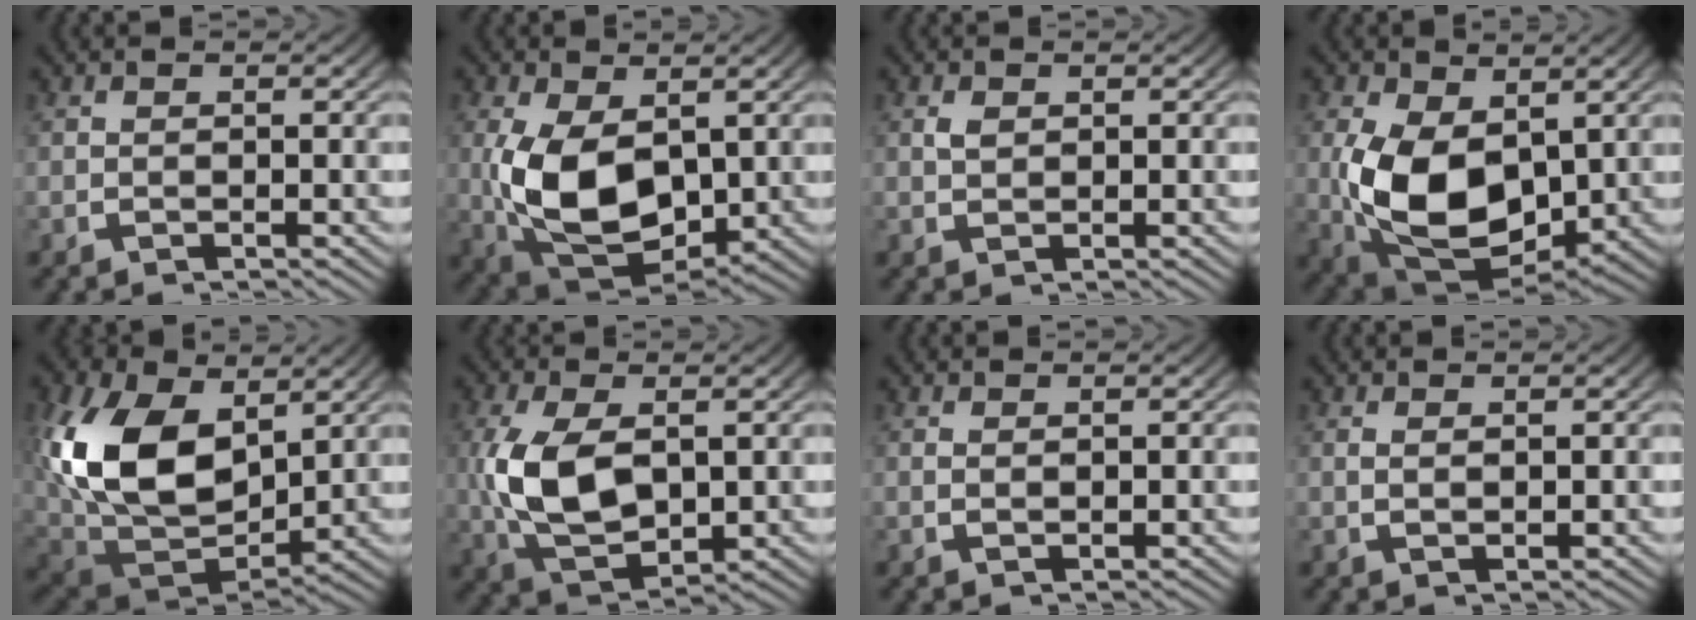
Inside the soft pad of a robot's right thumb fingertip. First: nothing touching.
{"total": 11.5, "force": [-0.7, 7.3, 8.8], "torque": [-0.223, -0.058, 0.017]}
{"total": 0.9, "force": [0.5, 0.5, 0.5], "torque": [-0.011, -0.003, 0.015]}
{"total": 13.1, "force": [-1.1, 8.5, 9.9], "torque": [-0.243, -0.072, 0.018]}
{"total": 14.3, "force": [0.7, 9.3, 10.9], "torque": [-0.263, -0.061, 0.039]}
{"total": 9.5, "force": [-0.1, 6.0, 7.4], "torque": [-0.192, -0.032, 0.015]}
{"total": 0.7, "force": [0.6, 0.0, 0.3], "torque": [-0.003, -0.004, 0.017]}
{"total": 0.9, "force": [0.7, 0.0, 0.6], "torque": [-0.011, -0.005, 0.021]}